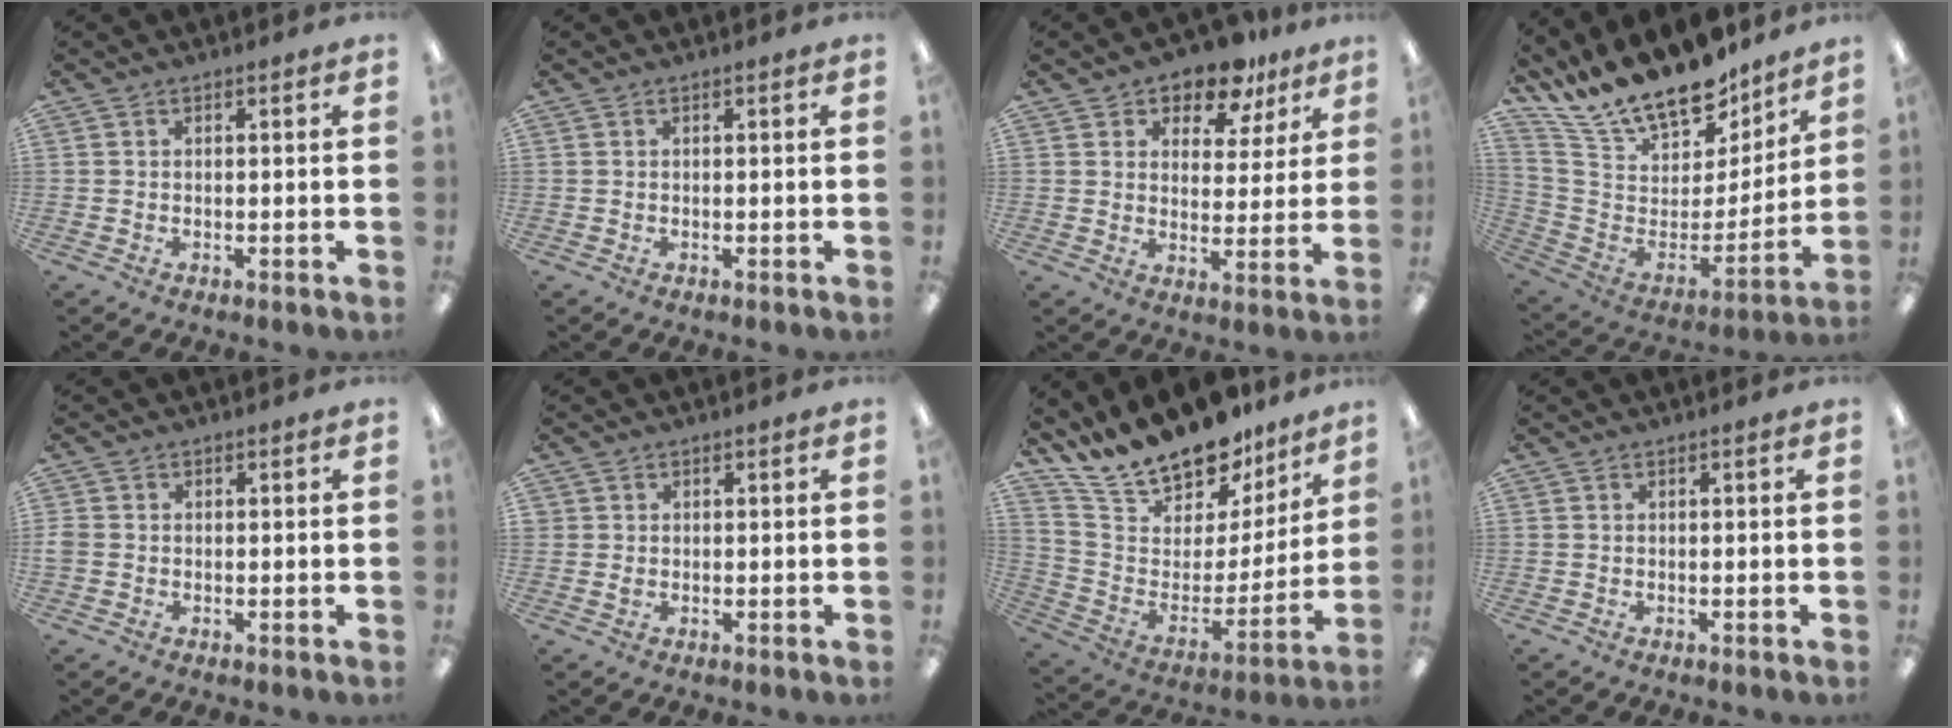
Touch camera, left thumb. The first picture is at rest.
{"total": 0.0}
{"total": 9.9, "force": [8.0, 4.8, 3.5], "torque": [-0.054, -0.049, 0.144]}
{"total": 19.6, "force": [17.0, 6.6, 7.2], "torque": [-0.154, -0.134, 0.307]}
{"total": 1.9, "force": [-0.3, 1.7, 0.8], "torque": [-0.012, 0.004, -0.006]}
{"total": 1.3, "force": [0.3, 1.2, 0.2], "torque": [0.002, 0.001, 0.001]}
{"total": 19.6, "force": [17.8, 6.5, 5.2], "torque": [-0.107, -0.148, 0.316]}
{"total": 0.0}